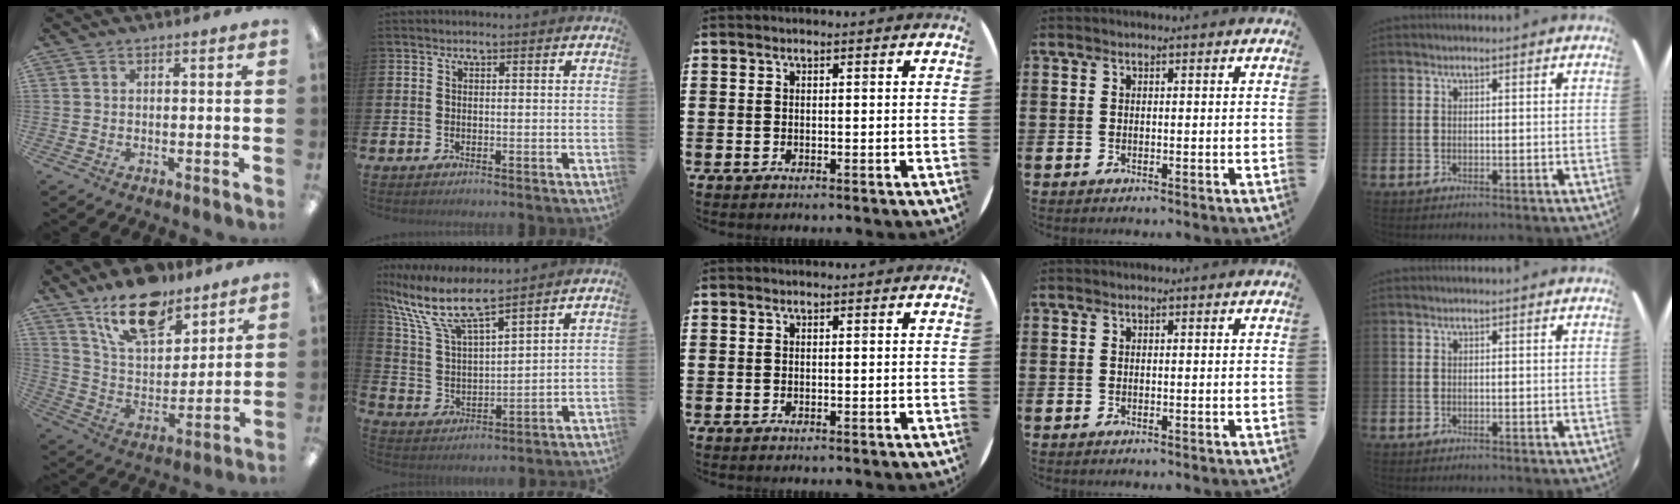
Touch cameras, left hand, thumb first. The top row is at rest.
{"thumb": {"total": 16.8, "force": [12.3, 7.9, 8.4], "torque": [-0.143, -0.062, 0.220]}, "index": {"total": 9.5, "force": [8.0, 1.8, 4.9], "torque": [-0.133, -0.036, 0.139]}}